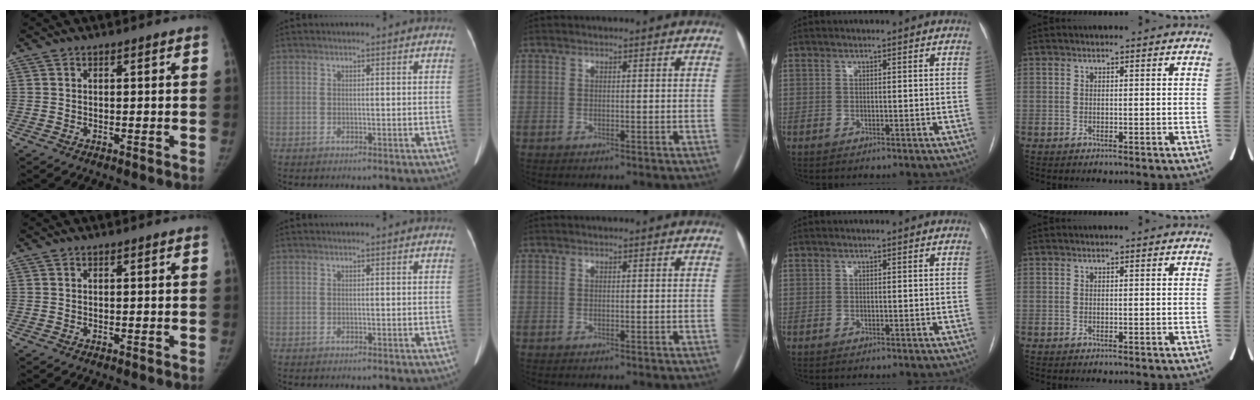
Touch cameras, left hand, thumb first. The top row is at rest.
{}